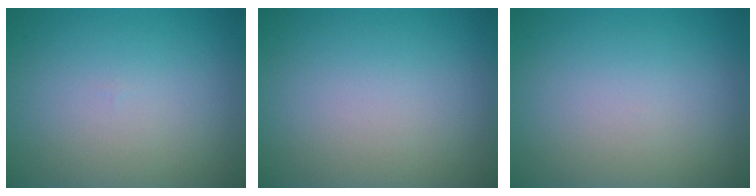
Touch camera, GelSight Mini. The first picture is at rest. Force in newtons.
{"total": 0.0}
{"total": 0.0}